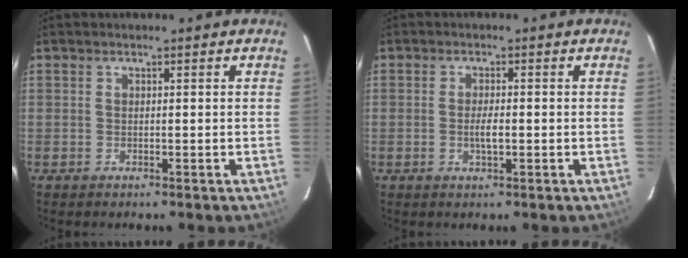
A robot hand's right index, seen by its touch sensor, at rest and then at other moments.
{"total": 2.5, "force": [-0.4, 0.7, 2.3], "torque": [-0.044, -0.001, -0.007]}